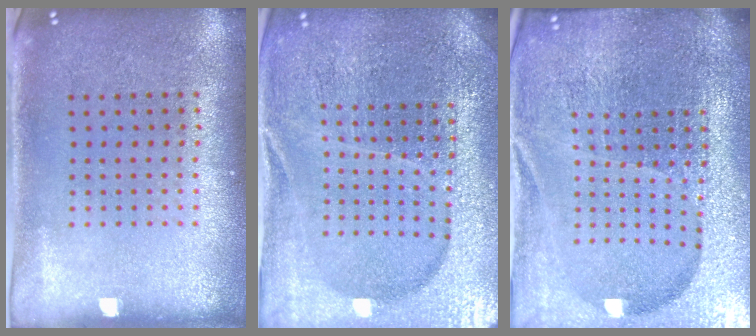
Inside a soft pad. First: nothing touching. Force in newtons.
{"total": 5.2, "press": 4.8, "slide": 2.2}
{"total": 6.8, "press": 5.9, "slide": 3.4}